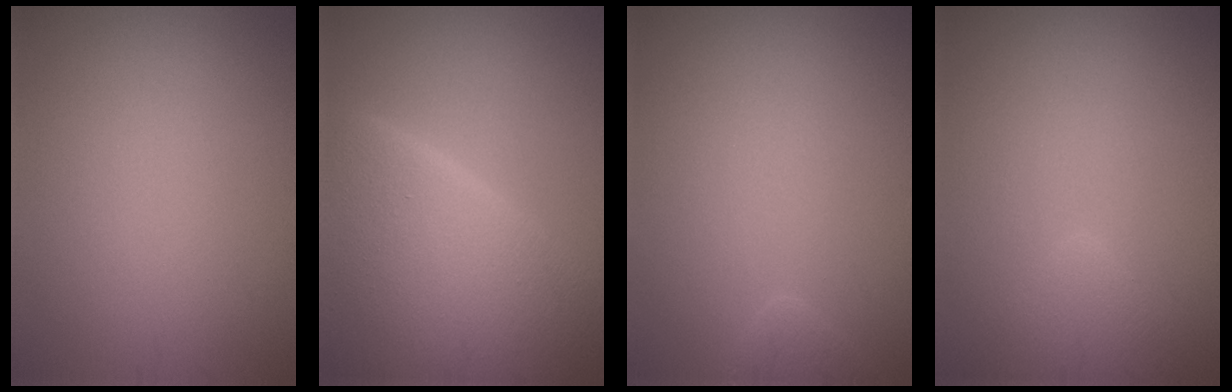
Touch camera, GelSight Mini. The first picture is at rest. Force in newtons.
{"total": 11.1, "press": 11.1, "slide": 0.6}
{"total": 1.5, "press": 1.5, "slide": 0.2}
{"total": 2.4, "press": 2.4, "slide": 0.2}